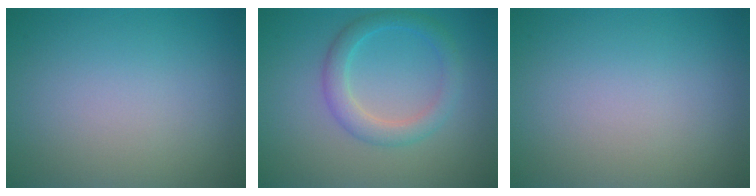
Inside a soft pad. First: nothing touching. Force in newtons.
{"total": 3.0, "press": 3.0, "slide": 0.1}
{"total": 0.0}